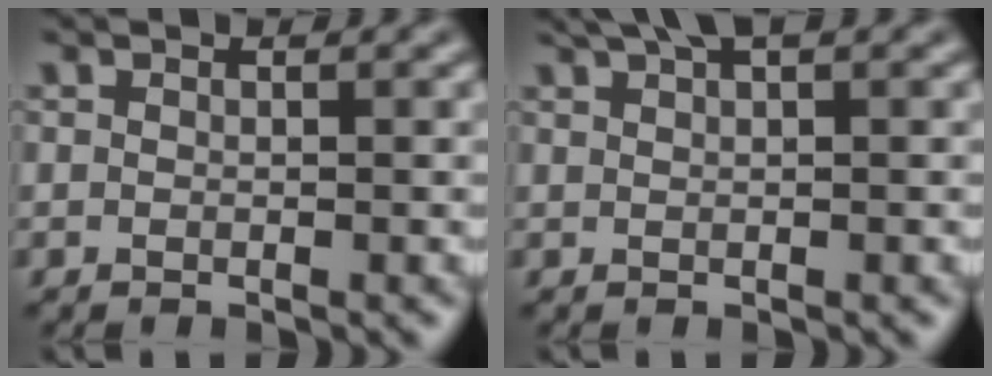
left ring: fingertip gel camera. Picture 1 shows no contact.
{"total": 2.2, "force": [1.6, 0.4, 1.5], "torque": [-0.016, 0.006, 0.029]}